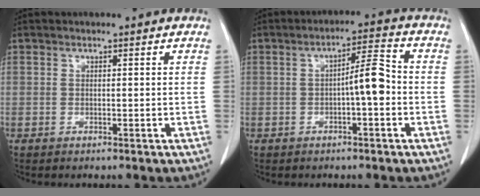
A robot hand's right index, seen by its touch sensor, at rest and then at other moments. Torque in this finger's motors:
{"motor_torque": [0.84, -0.27, 0.17, 0.04]}